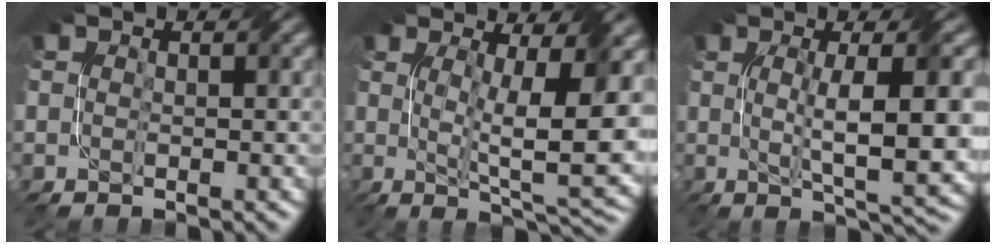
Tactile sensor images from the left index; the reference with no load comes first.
{"total": 10.1, "force": [1.3, 2.3, 9.8], "torque": [-0.150, -0.011, 0.023]}
{"total": 9.1, "force": [0.4, 2.0, 8.9], "torque": [-0.130, 0.000, 0.010]}